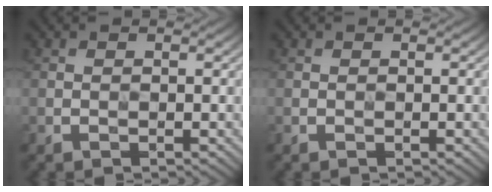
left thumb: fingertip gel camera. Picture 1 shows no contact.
{"total": 0.0}